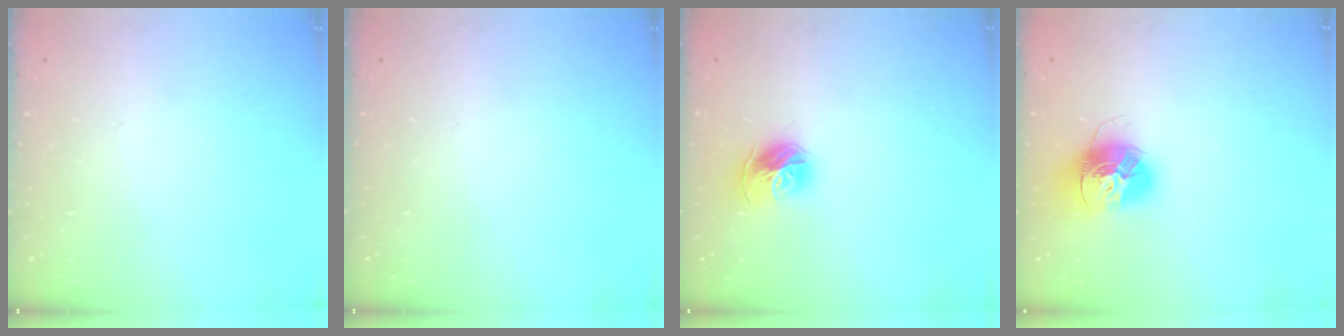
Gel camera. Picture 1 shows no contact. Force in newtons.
{"total": 0.0}
{"total": 10.6, "press": 10.5, "slide": 1.2}
{"total": 14.6, "press": 14.5, "slide": 1.3}